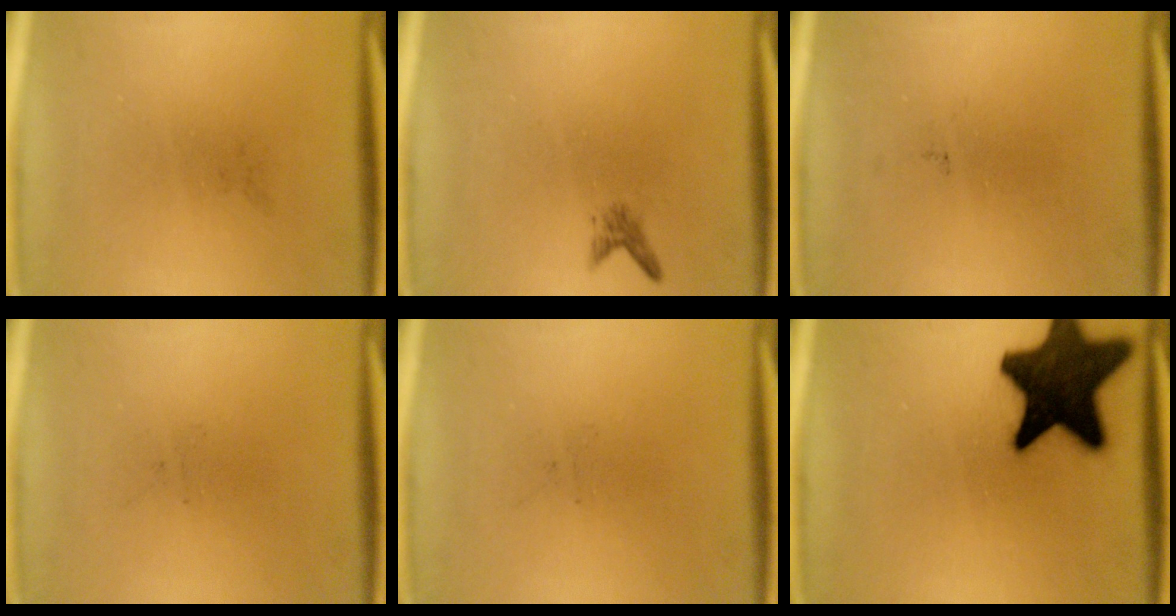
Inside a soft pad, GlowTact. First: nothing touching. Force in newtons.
{"total": 1.1}
{"total": 0.0}
{"total": 0.0}
{"total": 0.0}
{"total": 17.5}